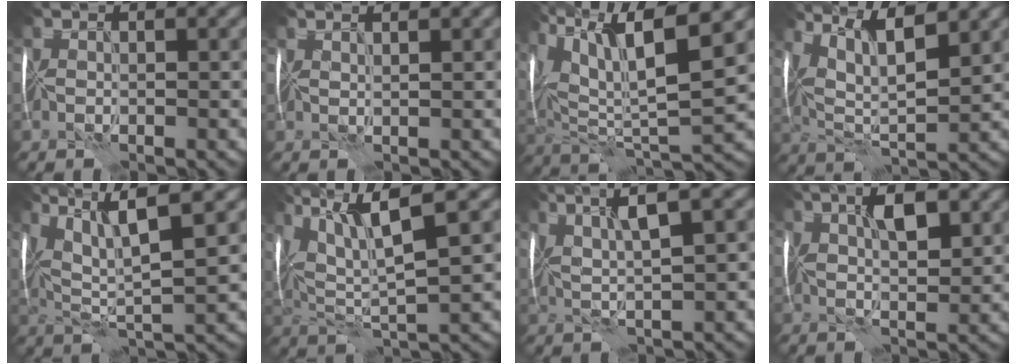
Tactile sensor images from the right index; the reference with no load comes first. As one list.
[{"total": 1.2, "force": [1.0, 0.0, 0.7], "torque": [-0.001, 0.001, -0.002]}, {"total": 13.2, "force": [6.3, 3.8, 11.0], "torque": [-0.223, 0.013, 0.126]}, {"total": 7.7, "force": [4.2, 2.3, 6.1], "torque": [-0.107, 0.008, 0.061]}, {"total": 8.7, "force": [4.0, 1.5, 7.6], "torque": [-0.145, 0.014, 0.072]}, {"total": 9.7, "force": [4.3, 2.2, 8.4], "torque": [-0.173, 0.014, 0.079]}, {"total": 5.4, "force": [2.0, 0.7, 5.0], "torque": [-0.097, 0.006, 0.038]}, {"total": 5.3, "force": [1.6, 2.0, 4.7], "torque": [-0.082, 0.003, 0.024]}]